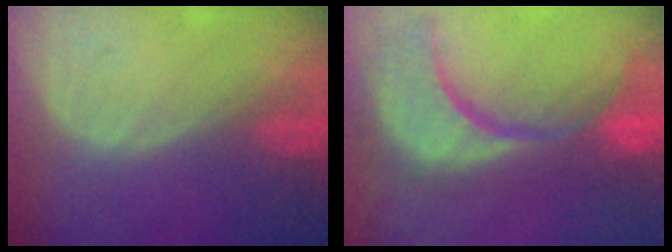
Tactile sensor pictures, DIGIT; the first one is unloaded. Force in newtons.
{"total": 15.3, "press": 12.1, "slide": 9.3}